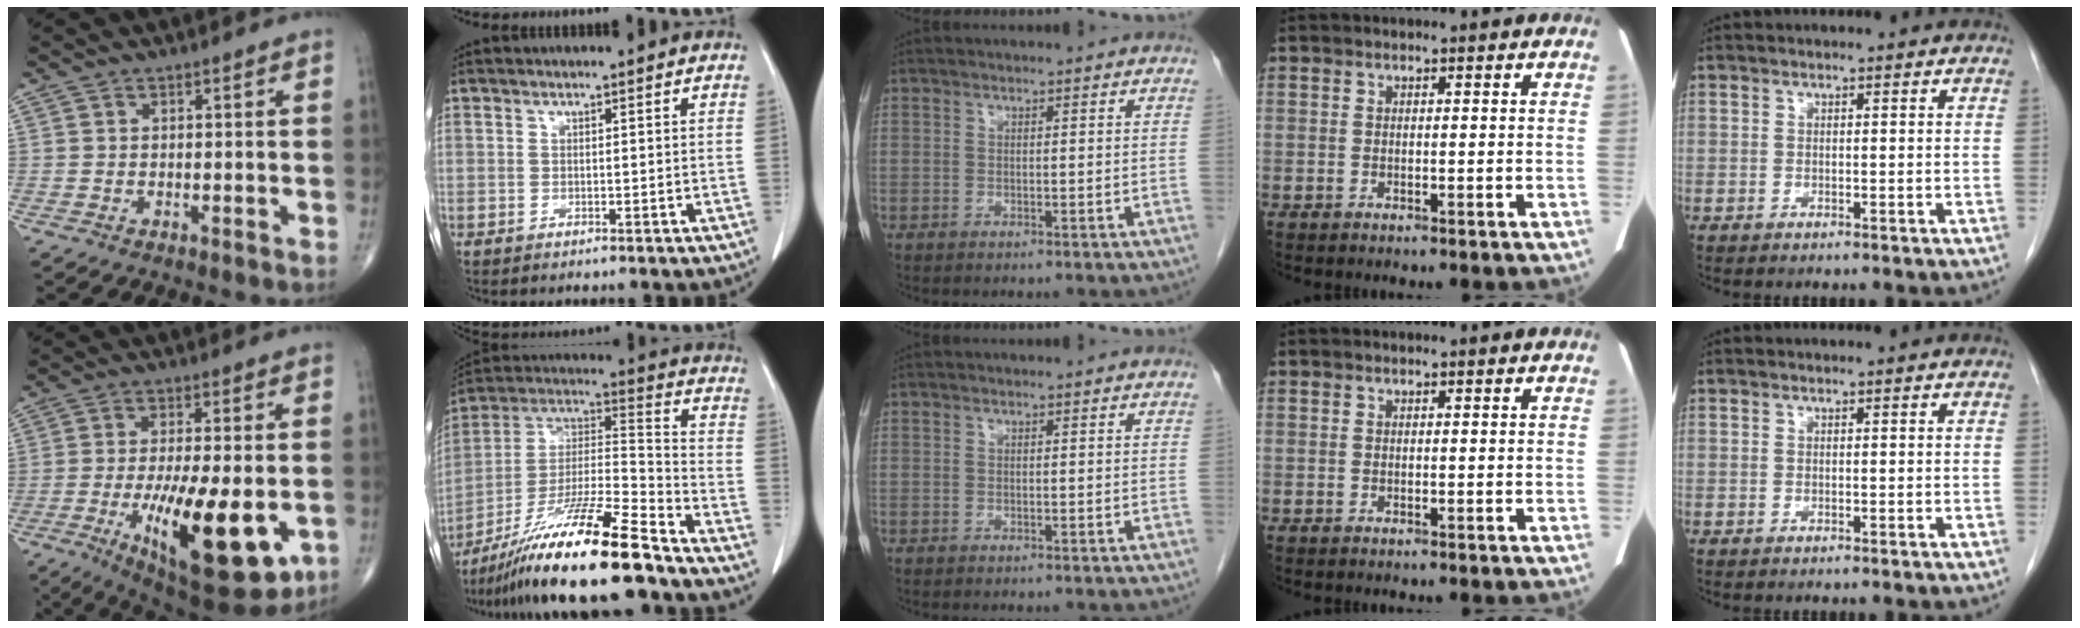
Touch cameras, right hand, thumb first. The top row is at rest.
{"thumb": {"total": 22.2, "force": [-6.4, 7.7, 19.8], "torque": [-0.300, -0.020, -0.079]}, "index": {"total": 20.2, "force": [-15.2, 0.2, 13.3], "torque": [-0.258, -0.024, -0.278]}}